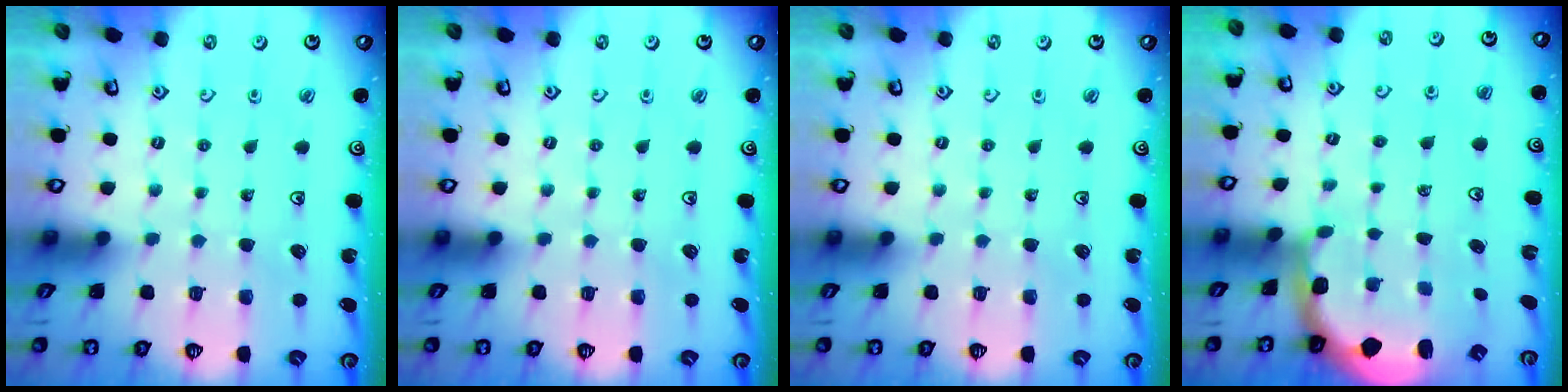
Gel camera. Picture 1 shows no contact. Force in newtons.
{"total": 0.0}
{"total": 0.0}
{"total": 1.0, "press": 0.9, "slide": 0.2}